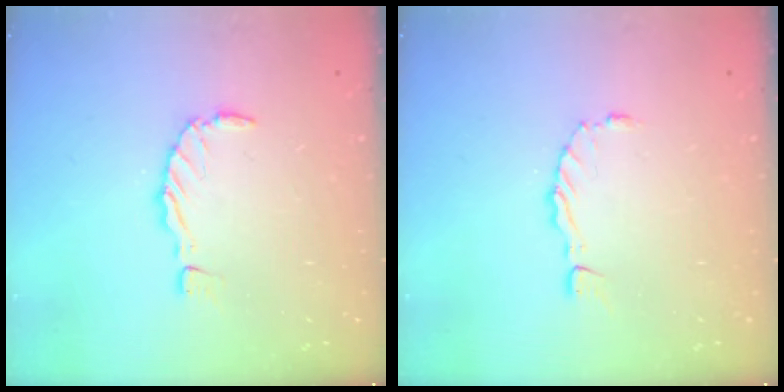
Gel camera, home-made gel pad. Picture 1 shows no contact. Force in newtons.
{"total": 0.0}